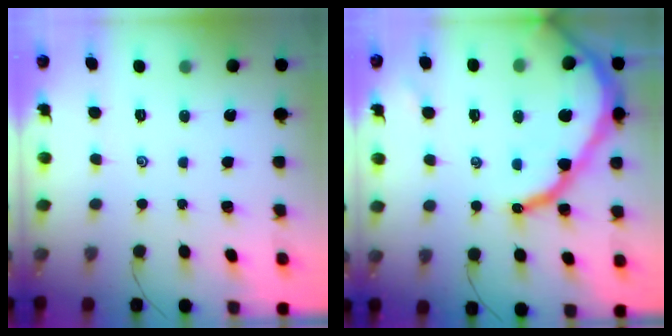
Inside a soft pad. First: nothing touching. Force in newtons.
{"total": 18.5, "press": 18.4, "slide": 1.9}